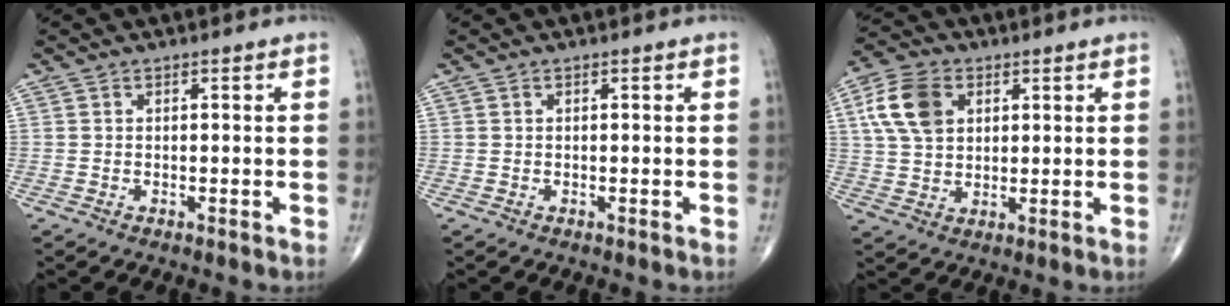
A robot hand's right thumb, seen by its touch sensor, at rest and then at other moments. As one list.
[{"total": 0.0}, {"total": 10.3, "force": [3.2, 7.1, 6.8], "torque": [-0.125, 0.003, 0.059]}]